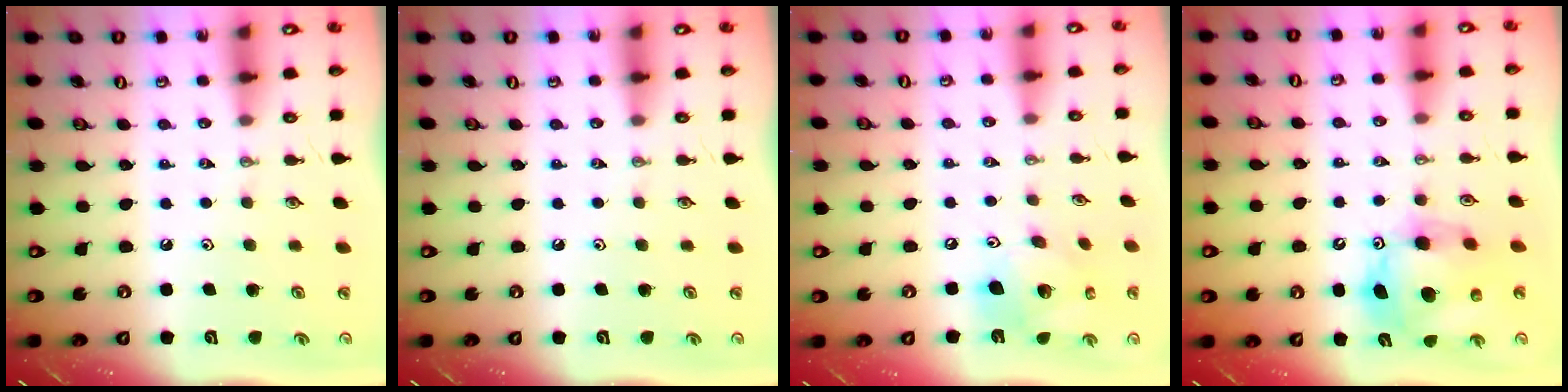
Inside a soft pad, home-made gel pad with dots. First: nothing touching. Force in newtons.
{"total": 0.0}
{"total": 15.6, "press": 15.4, "slide": 2.5}
{"total": 13.1, "press": 13.1, "slide": 0.8}